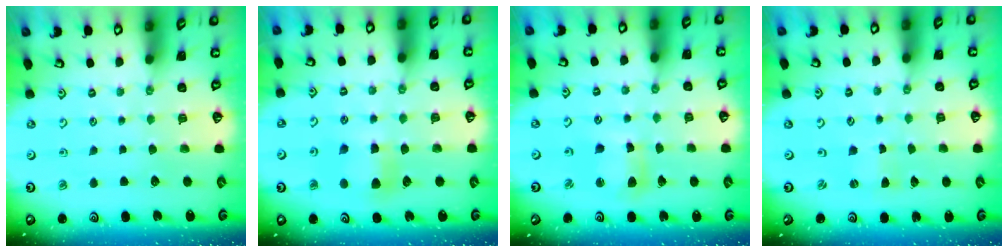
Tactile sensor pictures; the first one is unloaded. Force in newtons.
{"total": 5.9, "press": 5.9, "slide": 0.3}
{"total": 8.0, "press": 7.9, "slide": 1.2}
{"total": 1.2, "press": 1.2, "slide": 0.4}